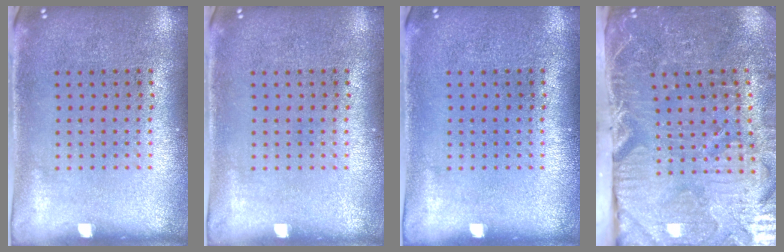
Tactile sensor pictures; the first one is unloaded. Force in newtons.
{"total": 0.0}
{"total": 0.0}
{"total": 4.4, "press": 4.1, "slide": 1.4}